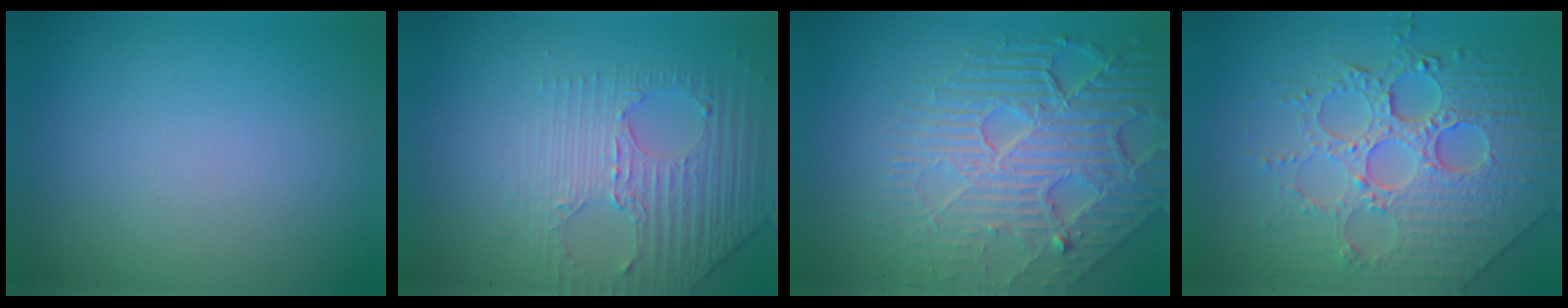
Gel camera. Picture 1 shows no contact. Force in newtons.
{"total": 4.5, "press": 3.1, "slide": 3.2}
{"total": 8.7, "press": 5.9, "slide": 6.4}
{"total": 8.2, "press": 6.0, "slide": 5.5}